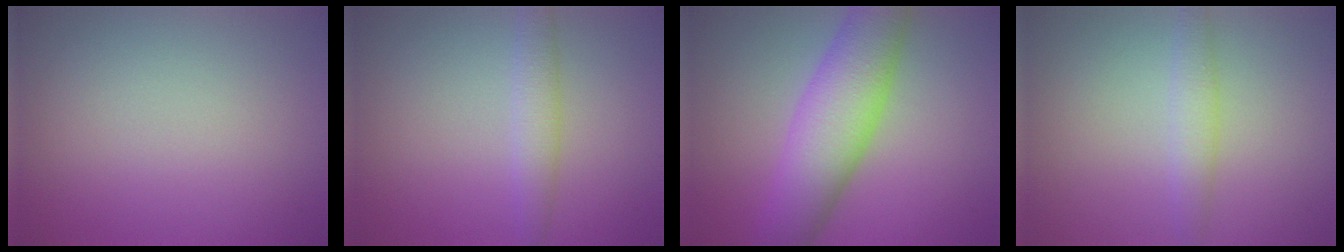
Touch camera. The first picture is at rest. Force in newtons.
{"total": 2.4, "press": 2.4, "slide": 0.1}
{"total": 8.2, "press": 8.2, "slide": 0.2}
{"total": 2.2, "press": 2.2, "slide": 0.1}